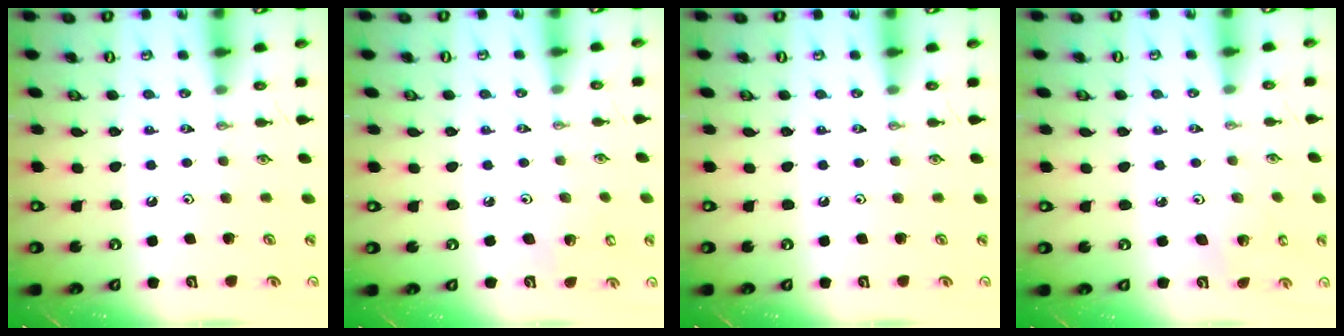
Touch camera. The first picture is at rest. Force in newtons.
{"total": 3.4, "press": 3.4, "slide": 0.3}
{"total": 0.0}
{"total": 1.7, "press": 1.6, "slide": 0.2}